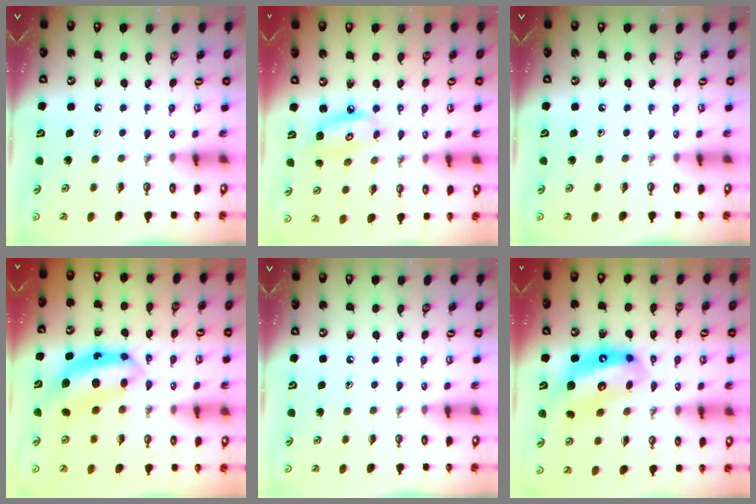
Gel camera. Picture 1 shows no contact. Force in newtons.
{"total": 7.8, "press": 7.8, "slide": 0.8}
{"total": 0.0}
{"total": 7.7, "press": 7.7, "slide": 0.1}
{"total": 0.0}
{"total": 14.1, "press": 14.0, "slide": 1.2}